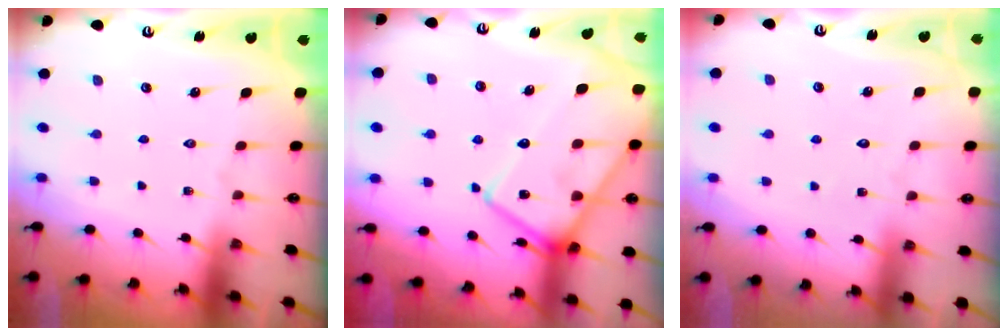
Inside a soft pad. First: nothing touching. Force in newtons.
{"total": 18.4, "press": 18.3, "slide": 1.3}
{"total": 2.6, "press": 2.5, "slide": 0.3}